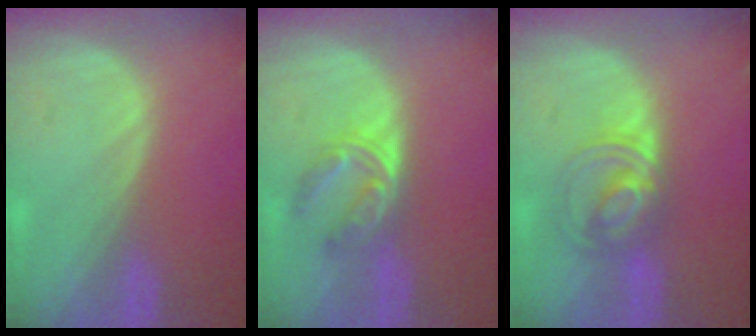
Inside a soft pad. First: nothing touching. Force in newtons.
{"total": 6.0, "press": 5.0, "slide": 3.3}
{"total": 5.6, "press": 5.6, "slide": 0.5}